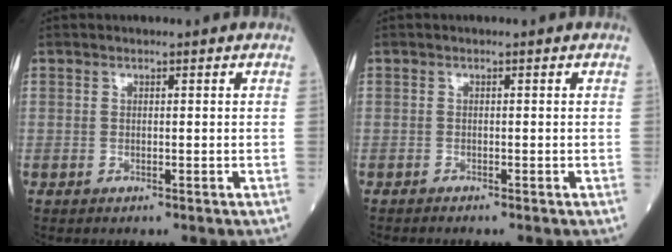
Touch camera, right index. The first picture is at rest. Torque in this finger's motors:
{"motor_torque": [-0.20, -0.12, 0.05, 0.01]}